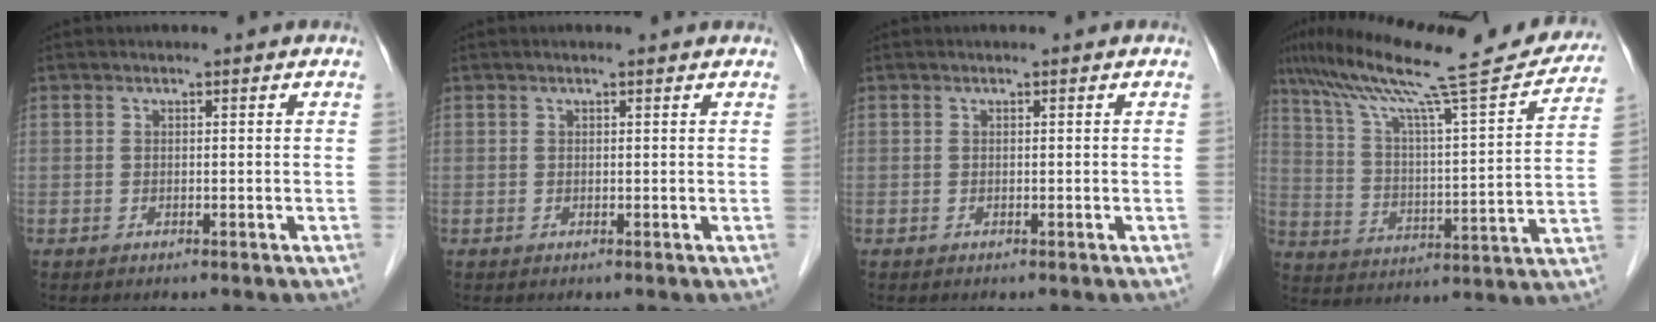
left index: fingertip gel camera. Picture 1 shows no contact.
{"total": 1.9, "force": [1.7, 0.2, 0.9], "torque": [-0.014, 0.019, 0.020]}
{"total": 0.0}
{"total": 25.5, "force": [21.4, 2.2, 13.7], "torque": [-0.228, 0.004, 0.308]}